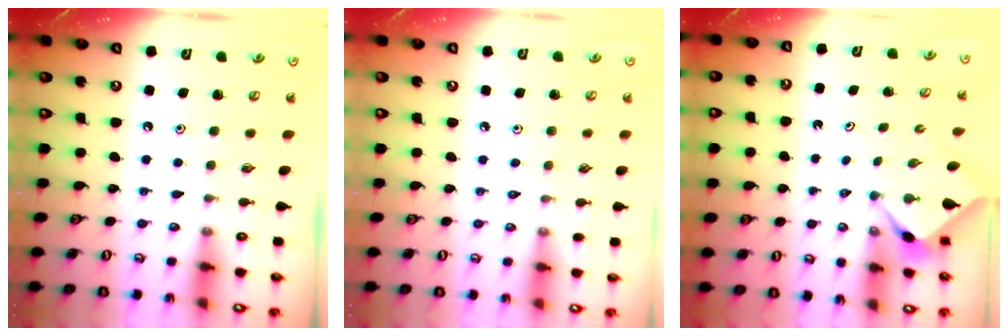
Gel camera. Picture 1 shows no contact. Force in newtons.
{"total": 2.1, "press": 2.1, "slide": 0.4}
{"total": 2.4, "press": 2.4, "slide": 0.3}